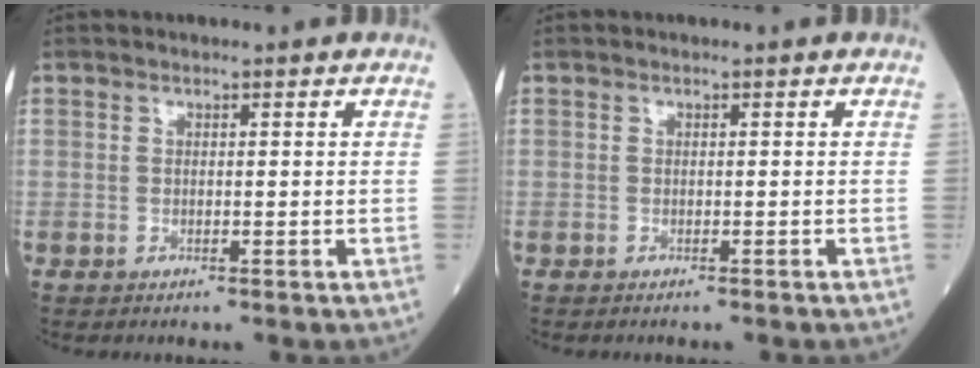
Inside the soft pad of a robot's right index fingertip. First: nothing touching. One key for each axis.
{"total": 1.0, "fx": -0.9, "fy": 0.1, "fz": 0.4, "tx": -0.003, "ty": -0.001, "tz": -0.012}